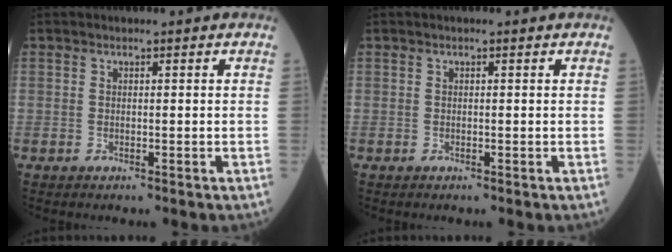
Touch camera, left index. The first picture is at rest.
{"total": 0.0}